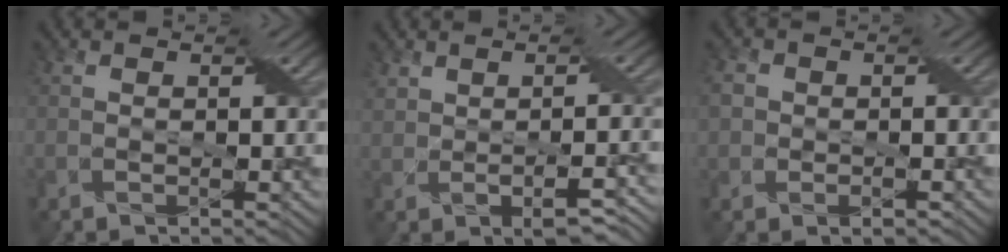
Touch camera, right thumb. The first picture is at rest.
{"total": 5.7, "force": [-0.2, 2.8, 5.0], "torque": [-0.091, -0.005, 0.008]}
{"total": 3.9, "force": [-0.3, 3.4, 2.0], "torque": [-0.040, 0.000, -0.012]}